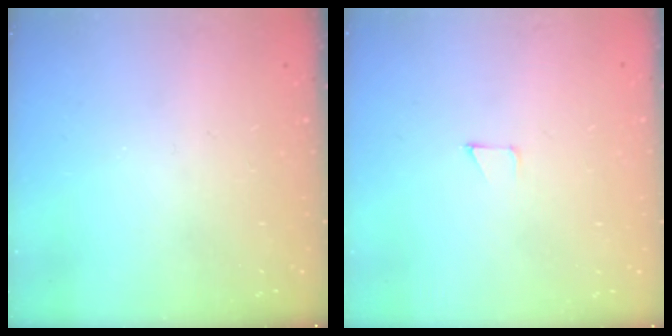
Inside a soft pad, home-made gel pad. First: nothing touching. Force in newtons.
{"total": 2.6, "press": 2.6, "slide": 0.2}